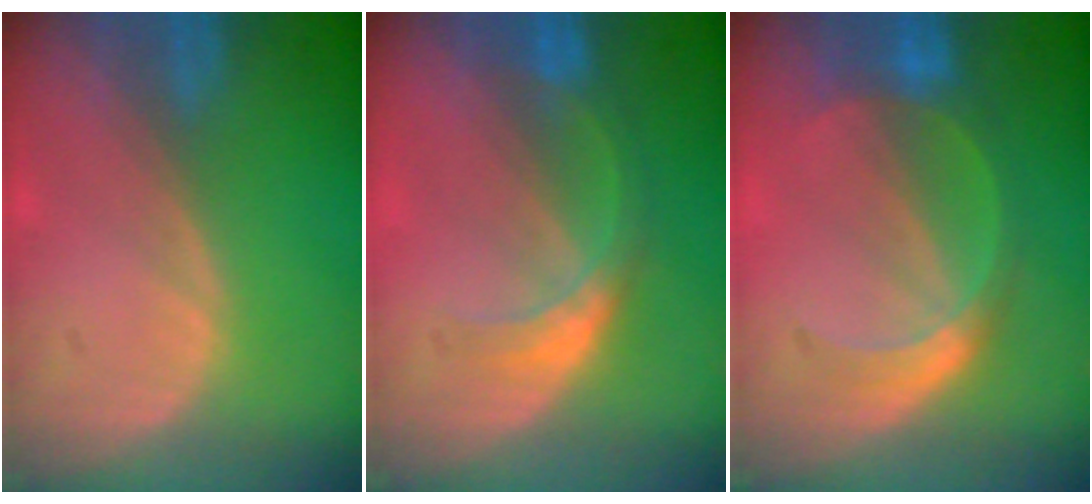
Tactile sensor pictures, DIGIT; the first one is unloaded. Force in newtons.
{"total": 5.5, "press": 4.8, "slide": 2.8}
{"total": 5.5, "press": 5.3, "slide": 1.6}